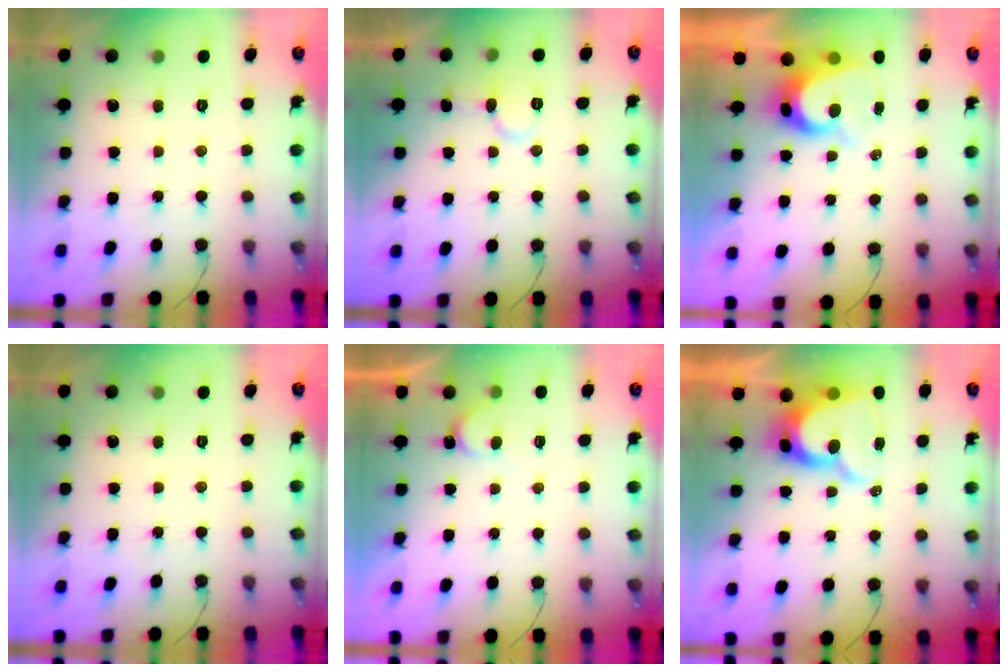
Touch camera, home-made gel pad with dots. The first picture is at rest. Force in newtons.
{"total": 6.3, "press": 6.3, "slide": 0.5}
{"total": 8.3, "press": 8.3, "slide": 0.7}
{"total": 0.0}
{"total": 4.9, "press": 4.9, "slide": 0.4}
{"total": 12.1, "press": 12.0, "slide": 1.3}